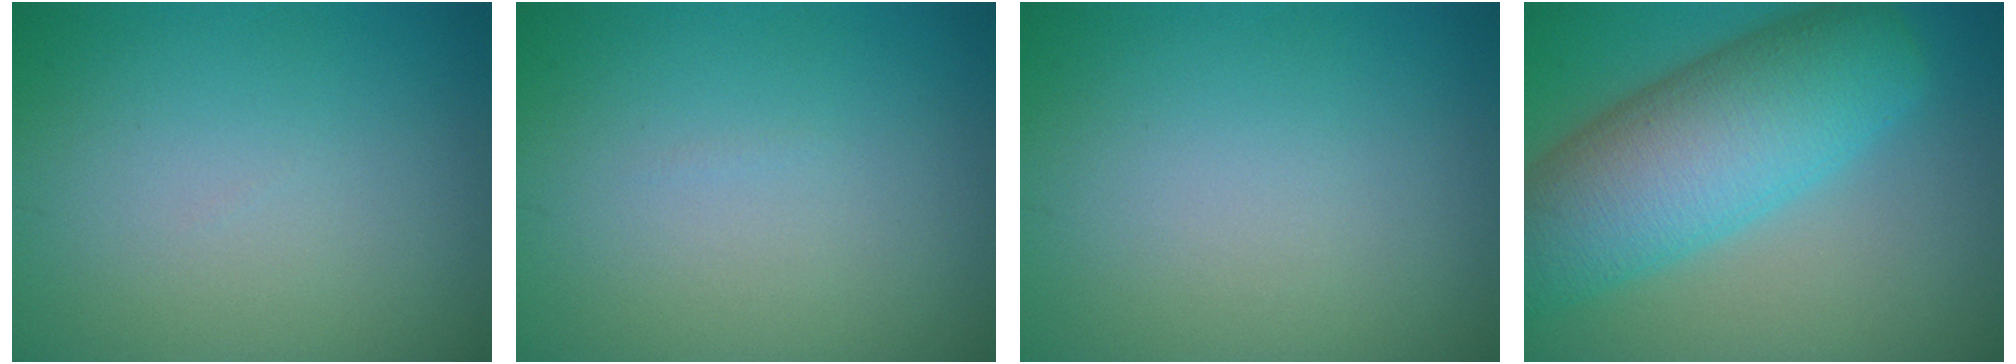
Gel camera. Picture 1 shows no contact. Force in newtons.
{"total": 0.0}
{"total": 0.0}
{"total": 10.1, "press": 10.1, "slide": 0.4}